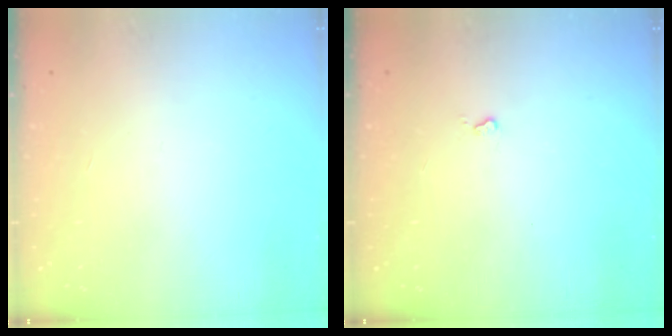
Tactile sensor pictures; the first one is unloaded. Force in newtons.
{"total": 2.6, "press": 2.6, "slide": 0.4}